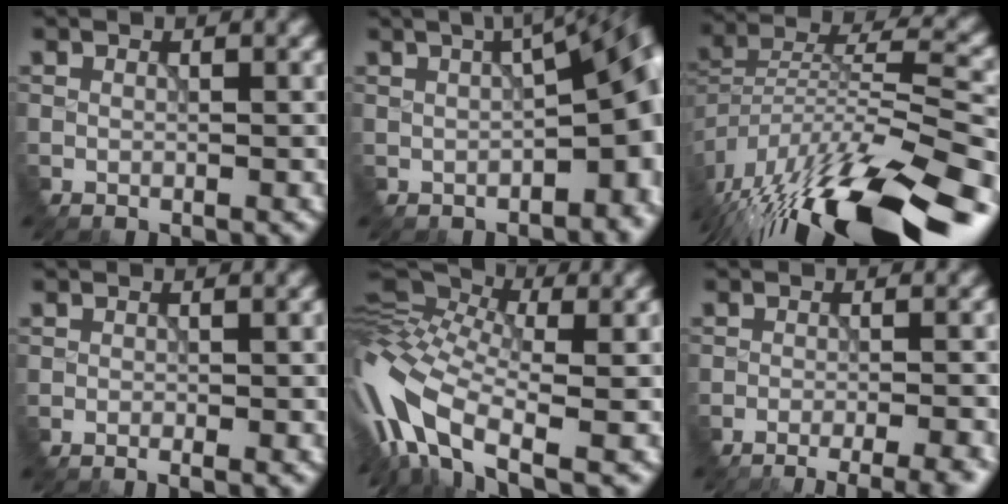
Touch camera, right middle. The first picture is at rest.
{"total": 12.2, "force": [-0.5, 5.9, 10.7], "torque": [-0.099, -0.007, 0.005]}
{"total": 15.9, "force": [-11.6, 4.4, 10.1], "torque": [-0.203, -0.003, -0.180]}
{"total": 1.5, "force": [-0.8, 0.3, 1.2], "torque": [-0.005, -0.001, -0.006]}
{"total": 11.6, "force": [-3.6, 4.8, 10.0], "torque": [-0.233, 0.006, -0.061]}
{"total": 8.6, "force": [-6.7, 2.4, 4.7], "torque": [-0.027, 0.001, -0.064]}